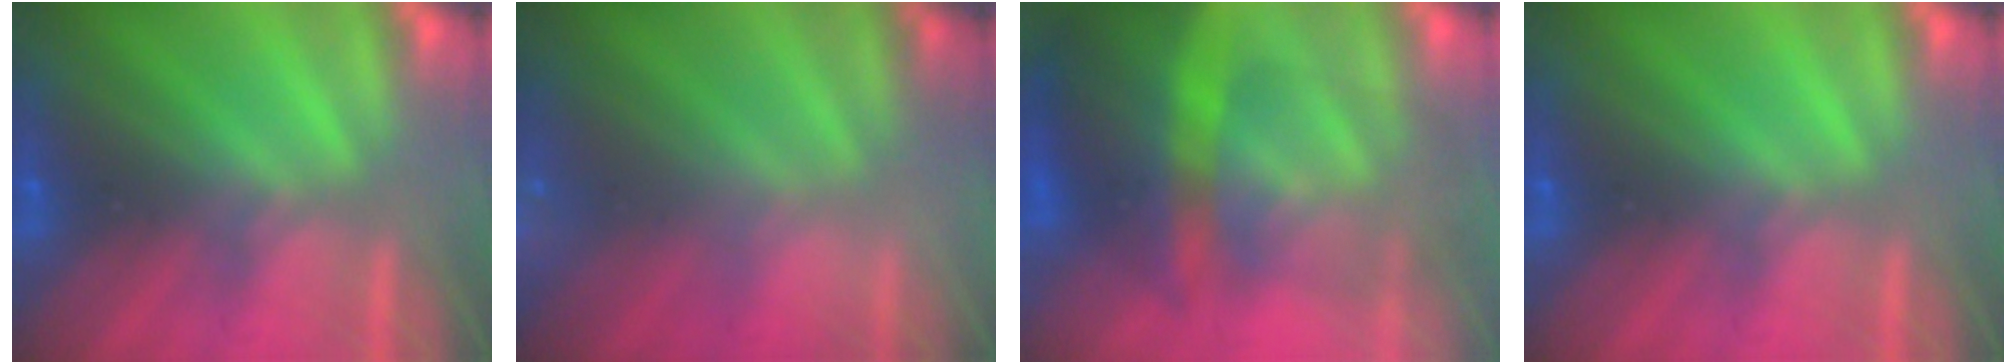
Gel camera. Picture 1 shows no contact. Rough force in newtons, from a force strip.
{"total": 2.1}
{"total": 9.1}
{"total": 0.0}